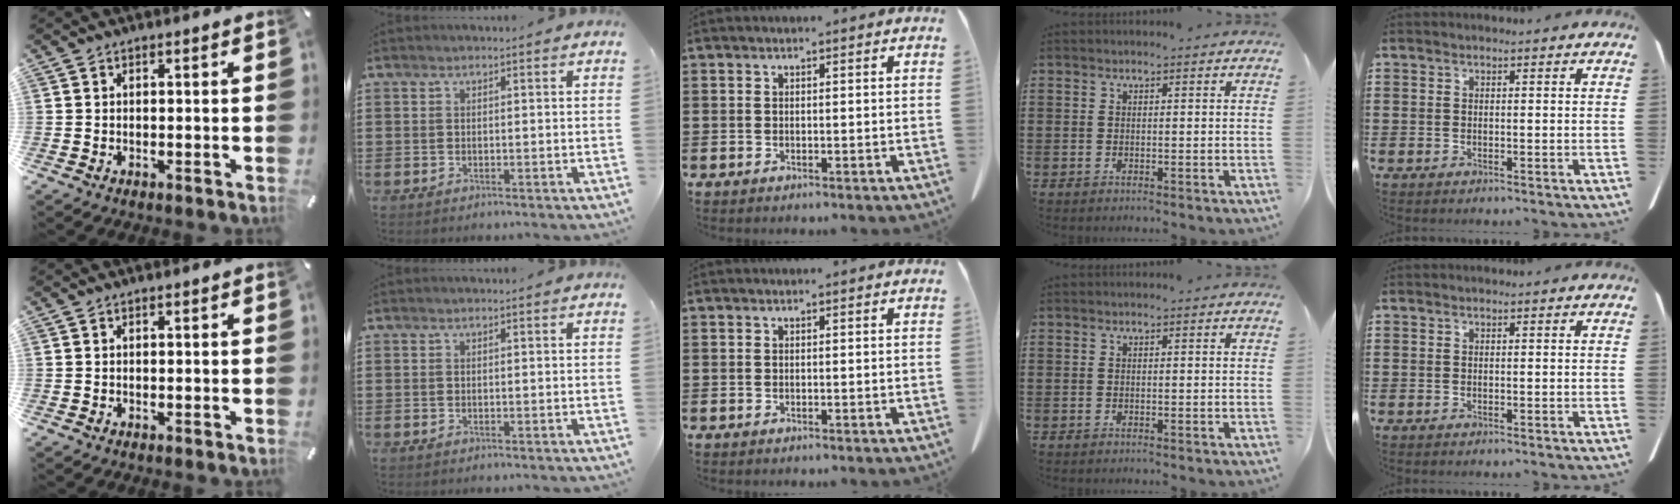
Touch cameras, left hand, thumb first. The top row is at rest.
{}